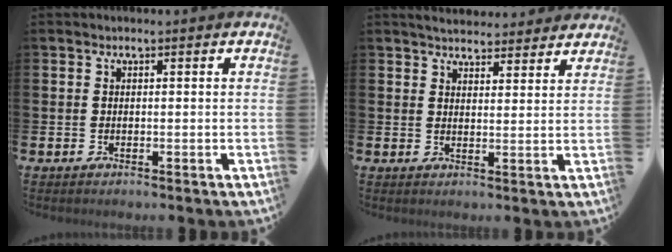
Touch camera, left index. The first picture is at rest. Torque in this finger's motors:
{"motor_torque": [0.65, -0.64, 0.07, 0.00]}